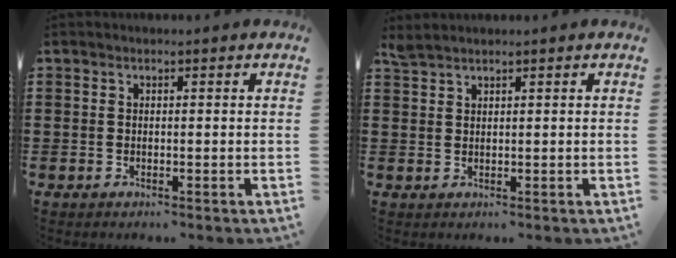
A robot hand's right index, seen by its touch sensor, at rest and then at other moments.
{"total": 1.5, "force": [1.4, 0.2, 0.4], "torque": [-0.012, -0.001, 0.027]}